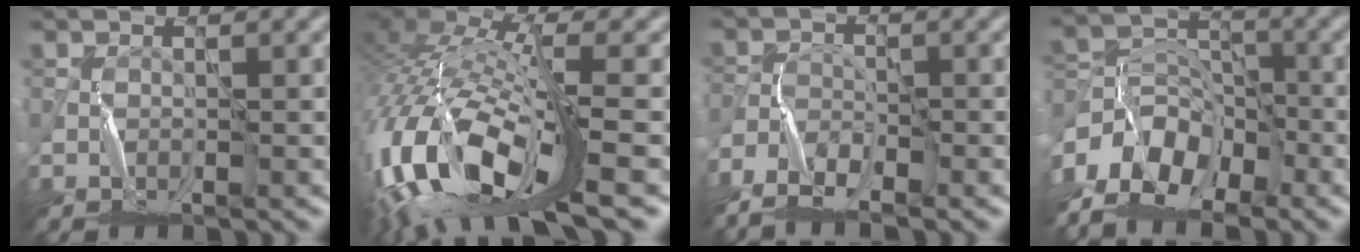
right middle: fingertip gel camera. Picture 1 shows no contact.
{"total": 14.7, "force": [-4.4, 6.0, 12.7], "torque": [-0.304, -0.004, -0.070]}
{"total": 5.1, "force": [-4.1, 1.6, 2.5], "torque": [-0.047, -0.013, -0.084]}
{"total": 8.1, "force": [-6.0, 4.4, 3.3], "torque": [-0.054, -0.001, -0.123]}